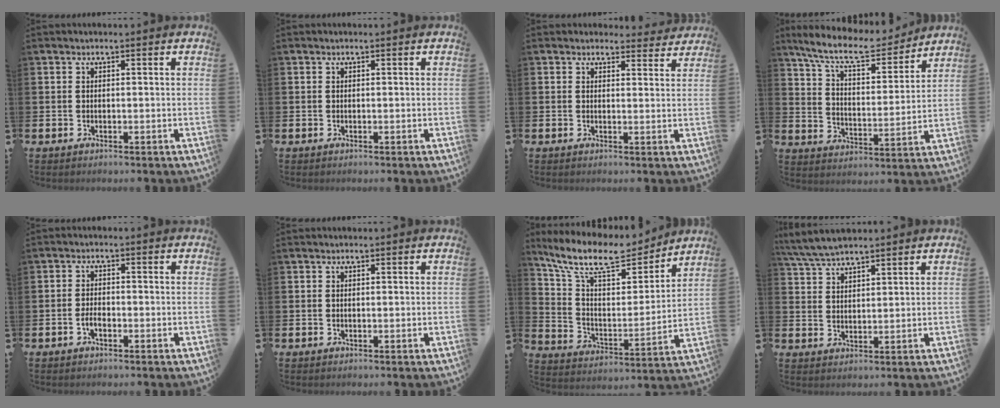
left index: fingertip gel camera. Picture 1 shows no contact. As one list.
[{"total": 0.0}, {"total": 2.5, "force": [2.4, 0.8, 0.0], "torque": [0.015, -0.016, 0.038]}, {"total": 9.9, "force": [8.9, 2.2, 3.8], "torque": [-0.107, -0.054, 0.153]}, {"total": 1.9, "force": [-0.8, 0.9, 1.4], "torque": [-0.026, 0.002, -0.016]}, {"total": 0.0}, {"total": 12.3, "force": [10.5, 3.7, 5.2], "torque": [-0.134, -0.063, 0.181]}, {"total": 5.2, "force": [4.9, 0.7, 1.5], "torque": [-0.048, -0.014, 0.091]}]